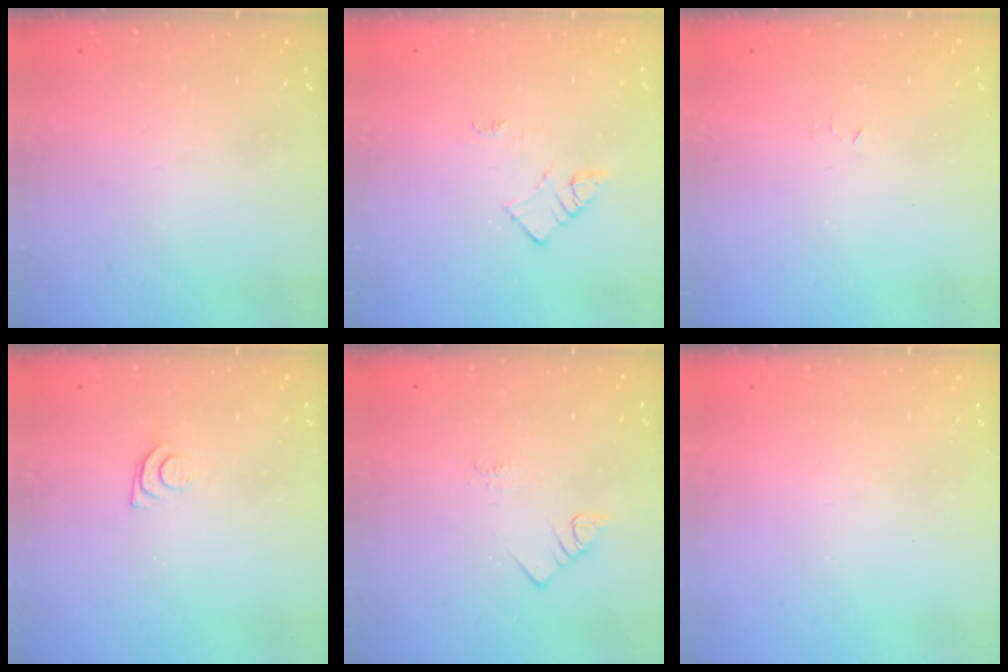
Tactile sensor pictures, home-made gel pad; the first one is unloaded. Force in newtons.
{"total": 3.0, "press": 3.0, "slide": 0.4}
{"total": 2.4, "press": 2.4, "slide": 0.4}
{"total": 4.2, "press": 4.2, "slide": 0.5}
{"total": 2.3, "press": 2.3, "slide": 0.4}
{"total": 2.1, "press": 2.0, "slide": 0.4}